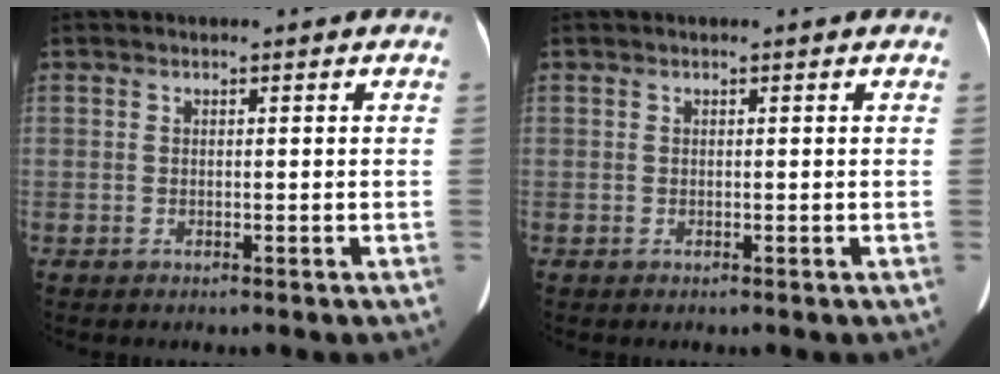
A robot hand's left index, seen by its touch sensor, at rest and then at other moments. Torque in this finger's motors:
{"motor_torque": [0.22, -0.27, 0.10, 0.02]}